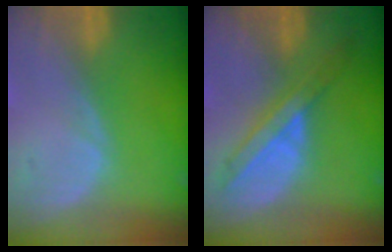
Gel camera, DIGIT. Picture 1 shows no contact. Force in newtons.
{"total": 6.1, "press": 6.0, "slide": 1.0}